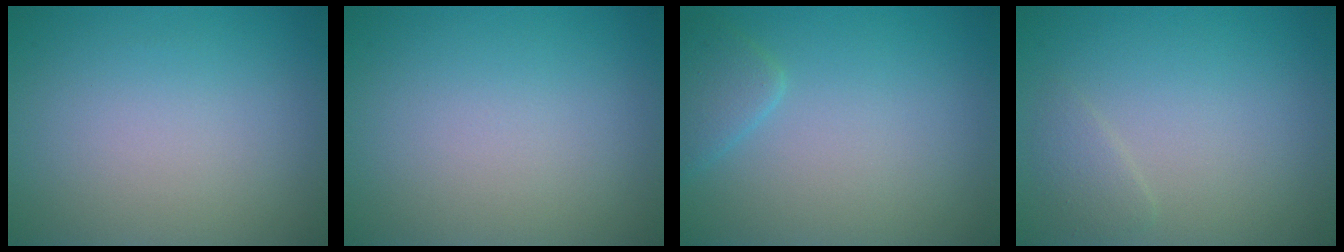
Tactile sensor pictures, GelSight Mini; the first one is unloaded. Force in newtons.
{"total": 0.0}
{"total": 1.7, "press": 1.7, "slide": 0.2}
{"total": 1.1, "press": 1.1, "slide": 0.1}